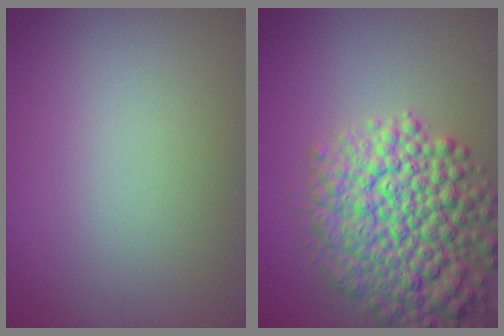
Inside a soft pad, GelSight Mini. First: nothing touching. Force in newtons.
{"total": 9.1, "press": 9.1, "slide": 0.4}